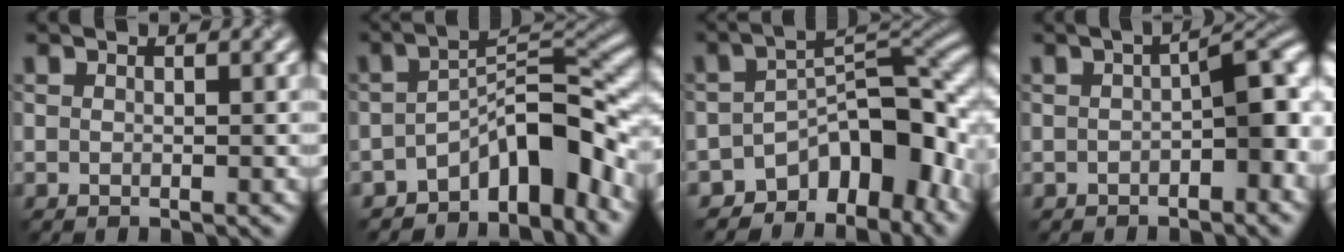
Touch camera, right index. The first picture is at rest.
{"total": 7.3, "force": [-4.6, 2.7, 4.9], "torque": [-0.050, 0.010, -0.083]}
{"total": 9.2, "force": [-5.9, 4.7, 5.3], "torque": [-0.040, 0.005, -0.105]}
{"total": 4.9, "force": [-1.2, 1.8, 4.3], "torque": [-0.048, 0.013, -0.024]}